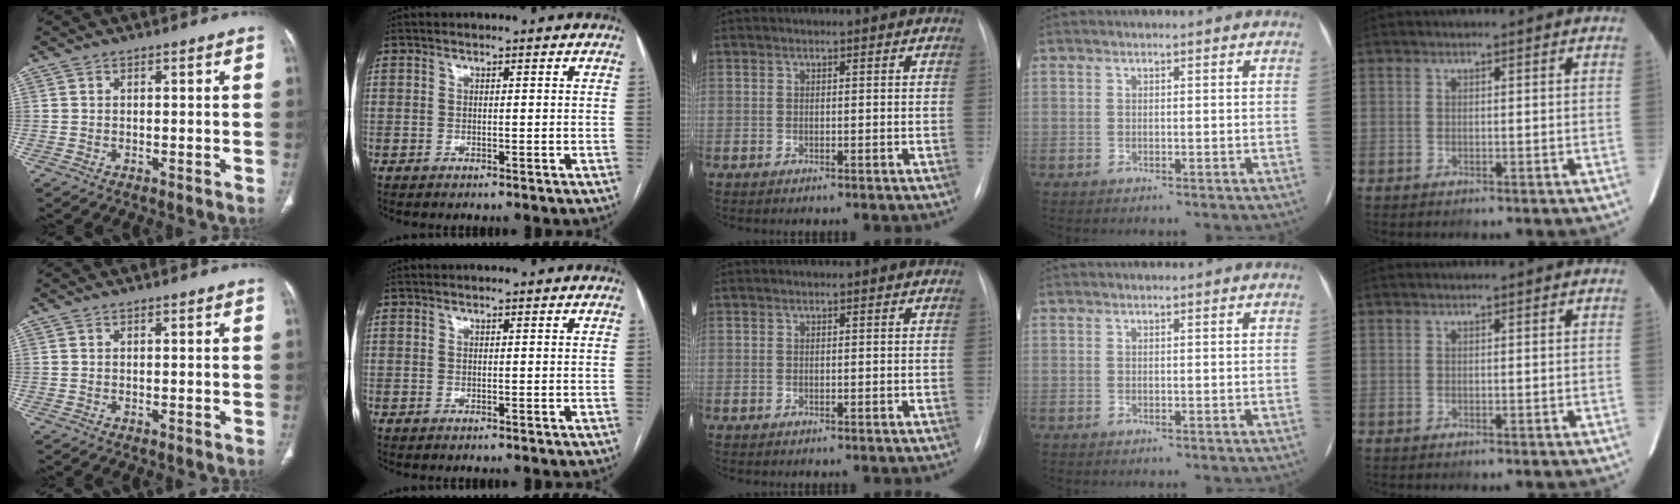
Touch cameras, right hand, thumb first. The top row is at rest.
{}